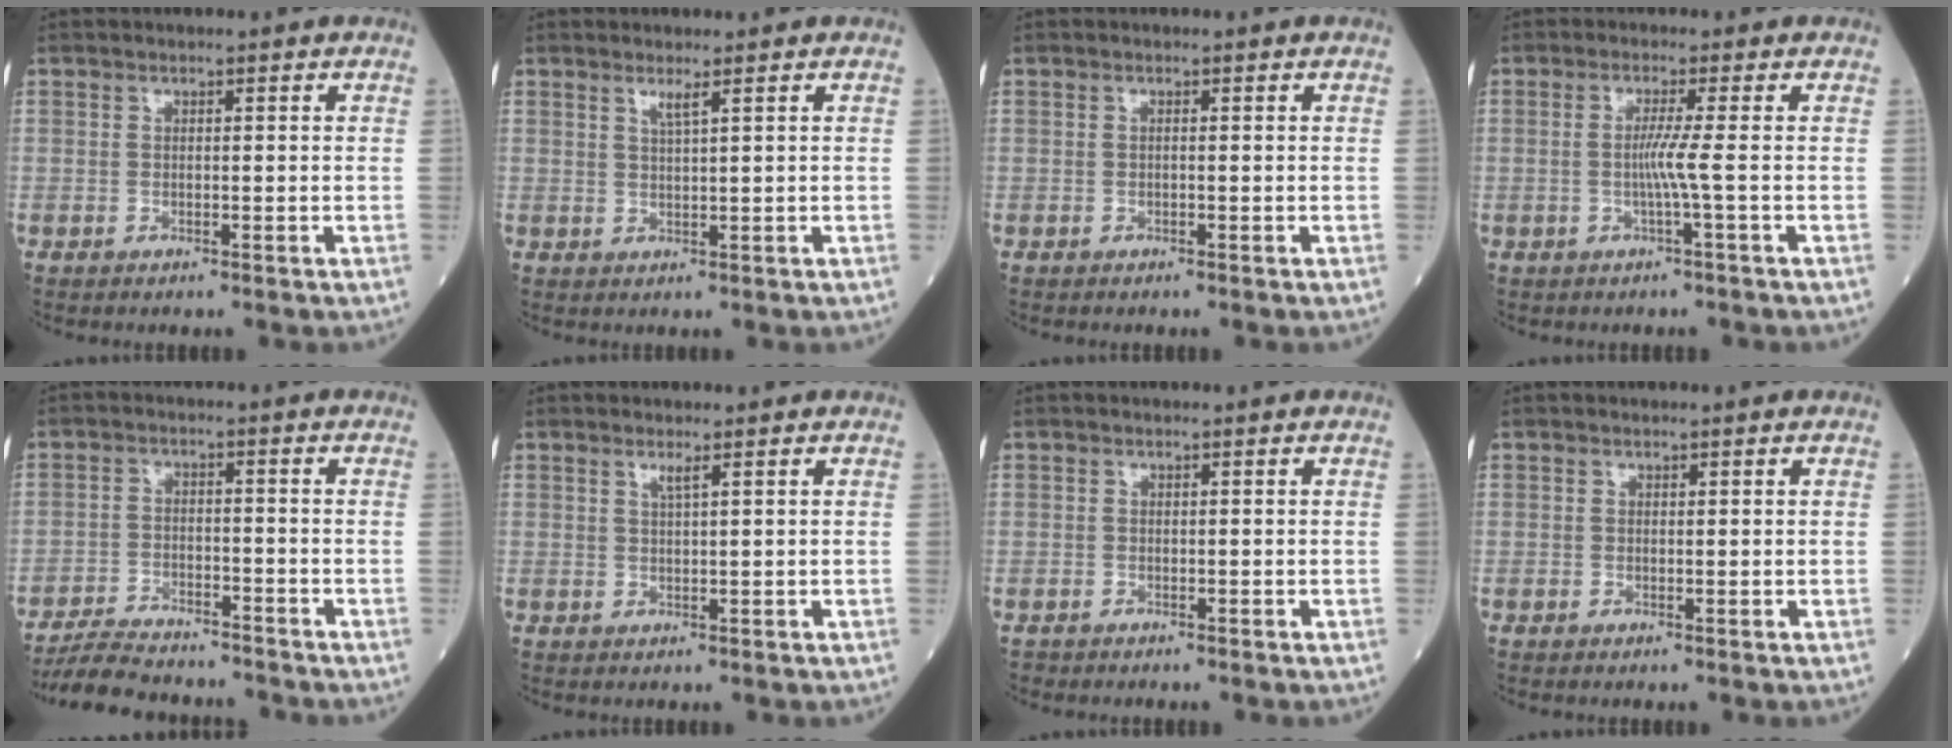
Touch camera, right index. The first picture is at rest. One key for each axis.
{"total": 1.5, "fx": 1.0, "fy": -0.4, "fz": 1.1, "tx": -0.030, "ty": -0.006, "tz": 0.021}
{"total": 0.0}
{"total": 1.7, "fx": -0.4, "fy": -0.7, "fz": 1.5, "tx": -0.023, "ty": 0.001, "tz": -0.012}
{"total": 10.6, "fx": -9.9, "fy": 1.8, "fz": 3.3, "tx": -0.054, "ty": -0.002, "tz": -0.158}
{"total": 1.2, "fx": 0.7, "fy": -0.3, "fz": 0.9, "tx": -0.027, "ty": -0.004, "tz": 0.015}
{"total": 0.6, "fx": -0.5, "fy": 0.3, "fz": 0.0, "tx": -0.007, "ty": 0.002, "tz": -0.012}
{"total": 0.0}